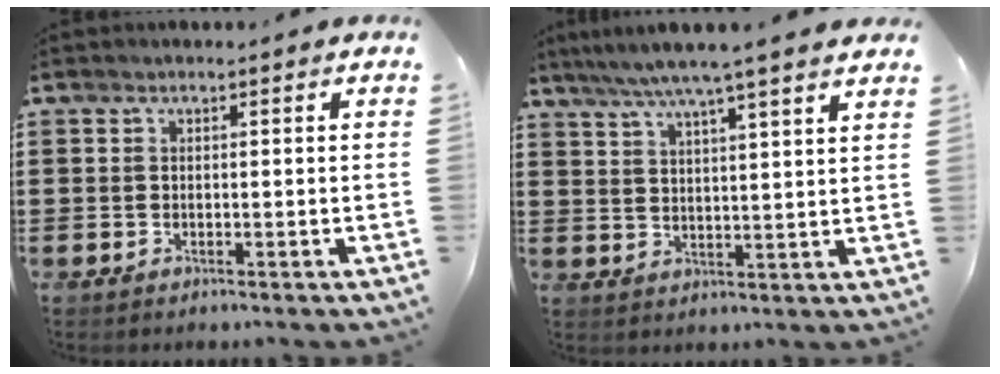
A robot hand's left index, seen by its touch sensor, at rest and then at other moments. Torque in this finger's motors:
{"motor_torque": [0.25, 0.24, -0.04, 0.20]}